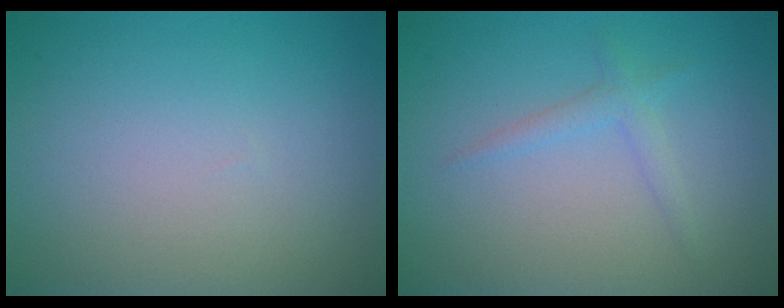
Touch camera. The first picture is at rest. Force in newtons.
{"total": 1.4, "press": 1.4, "slide": 0.0}